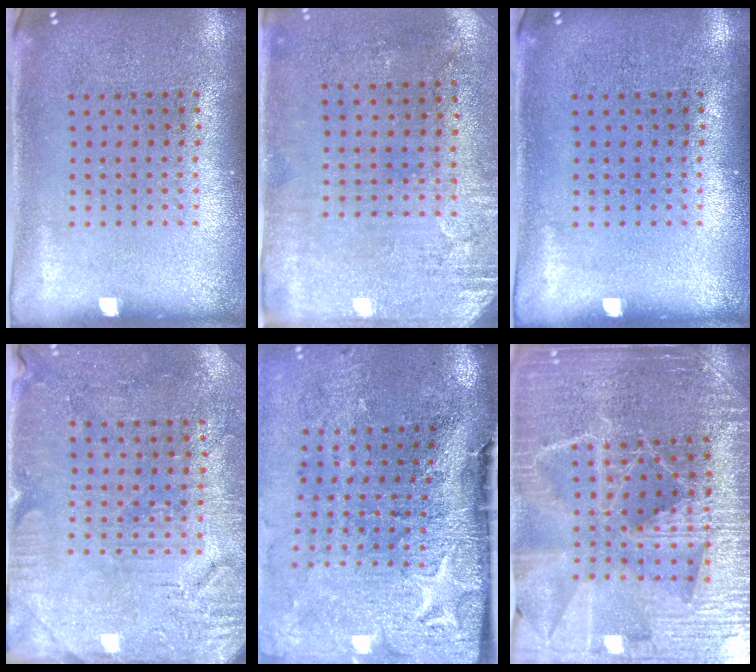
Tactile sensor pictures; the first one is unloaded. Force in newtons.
{"total": 2.9, "press": 2.4, "slide": 1.6}
{"total": 0.0}
{"total": 3.0, "press": 2.8, "slide": 0.9}
{"total": 4.9, "press": 3.8, "slide": 3.0}
{"total": 4.8, "press": 4.5, "slide": 1.7}